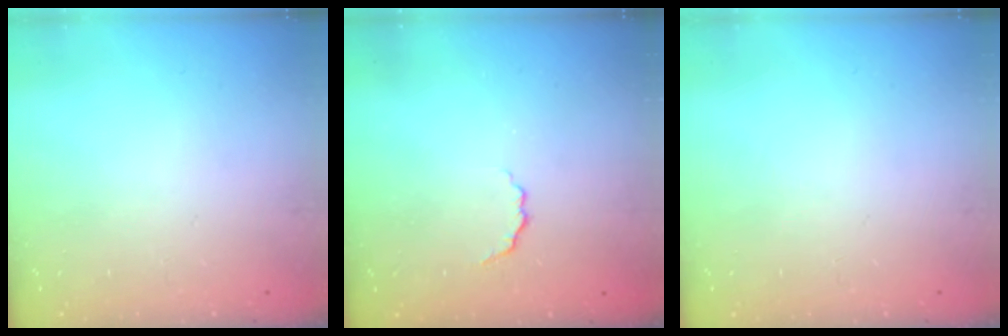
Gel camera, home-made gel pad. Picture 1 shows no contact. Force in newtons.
{"total": 2.7, "press": 2.6, "slide": 0.9}
{"total": 0.0}